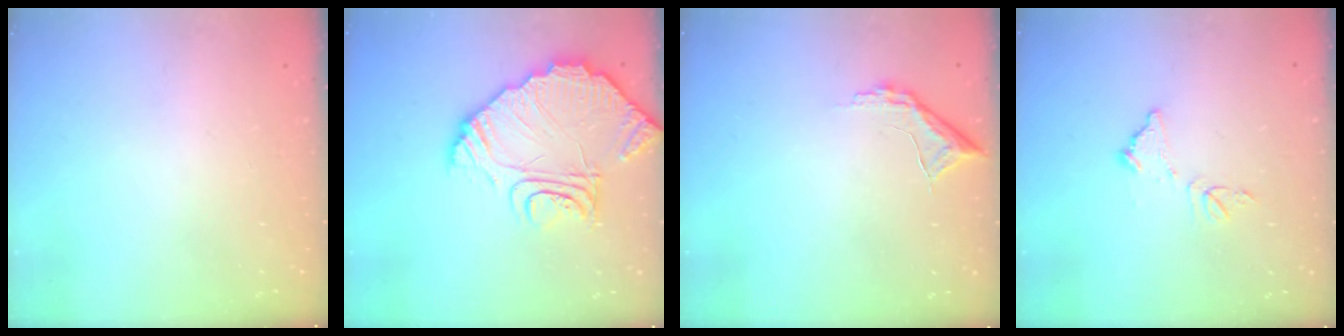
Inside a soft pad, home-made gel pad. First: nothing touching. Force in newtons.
{"total": 16.5, "press": 16.4, "slide": 1.6}
{"total": 7.9, "press": 7.9, "slide": 0.5}
{"total": 9.4, "press": 9.4, "slide": 0.4}